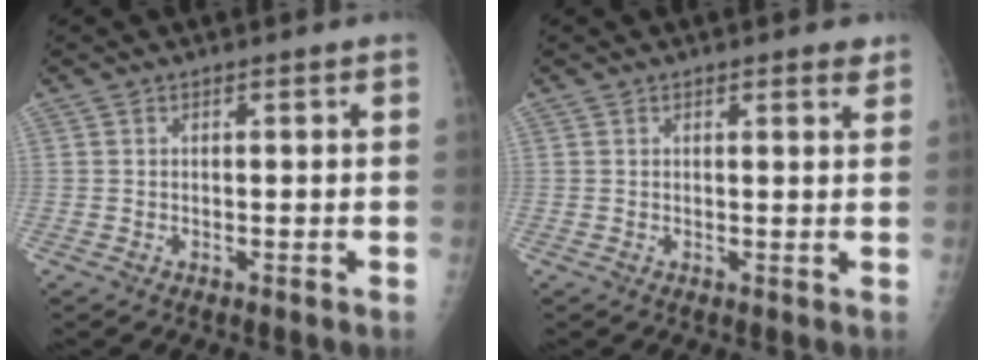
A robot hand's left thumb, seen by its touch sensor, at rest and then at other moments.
{"total": 2.0, "force": [1.6, 0.5, 1.1], "torque": [-0.006, -0.008, 0.018]}